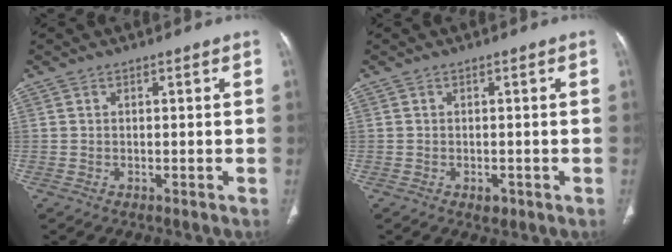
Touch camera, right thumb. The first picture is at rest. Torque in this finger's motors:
{"motor_torque": [2.07, 2.10, 0.25, -0.25, 0.05]}